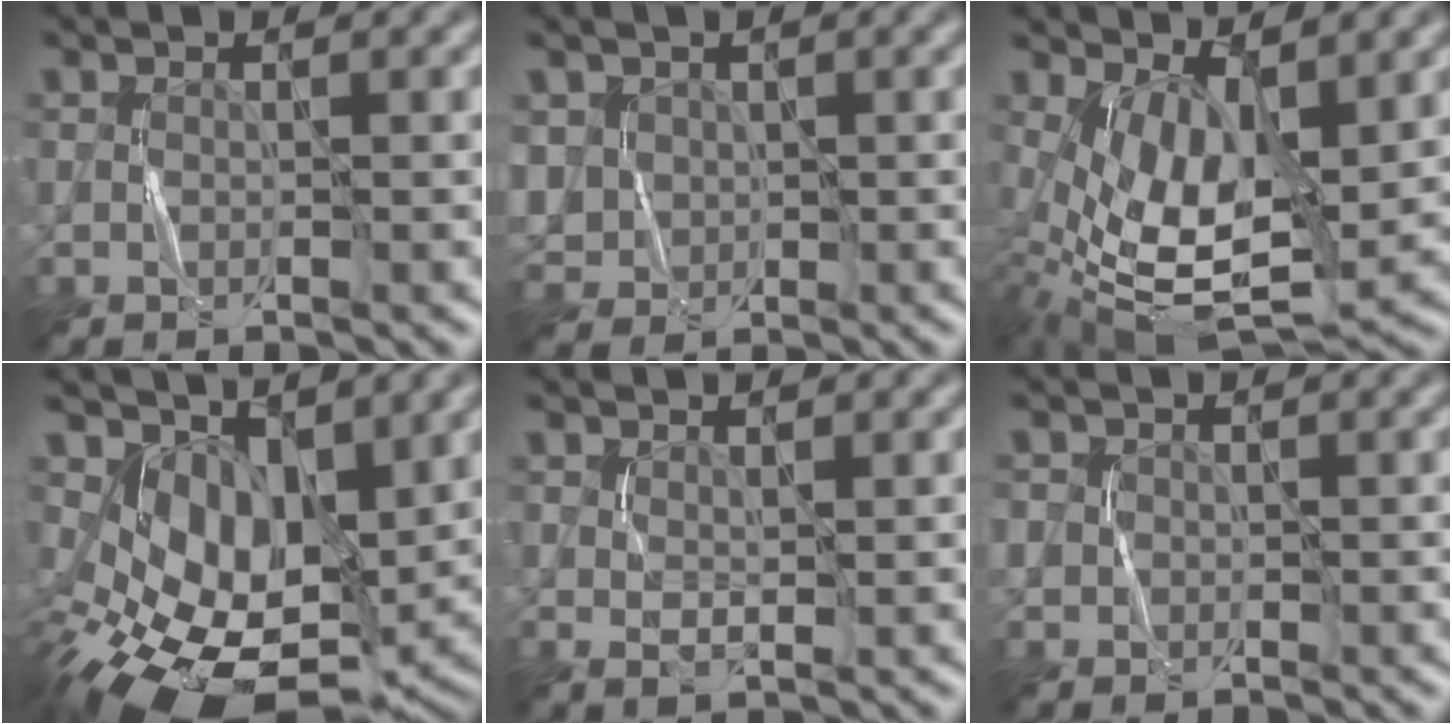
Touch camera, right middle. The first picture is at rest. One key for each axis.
{"total": 3.6, "fx": 0.9, "fy": 3.2, "fz": 1.3, "tx": -0.048, "ty": 0.005, "tz": 0.027}
{"total": 9.1, "fx": 0.8, "fy": 4.3, "fz": 8.0, "tx": -0.158, "ty": -0.016, "tz": 0.016}
{"total": 9.5, "fx": -0.3, "fy": 6.3, "fz": 7.1, "tx": -0.124, "ty": -0.029, "tz": 0.010}
{"total": 1.3, "fx": 0.7, "fy": 0.6, "fz": 1.0, "tx": -0.022, "ty": -0.003, "tz": 0.020}
{"total": 1.3, "fx": 0.2, "fy": 1.2, "fz": 0.4, "tx": -0.004, "ty": 0.000, "tz": 0.003}